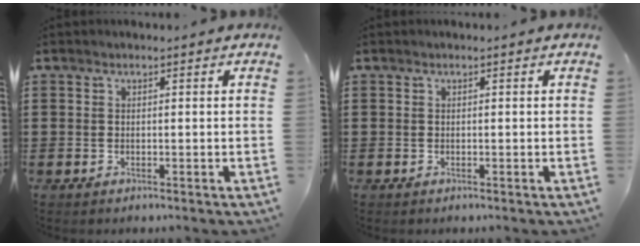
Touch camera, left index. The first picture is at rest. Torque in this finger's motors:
{"motor_torque": [0.00, 0.00, 0.00, 0.00]}